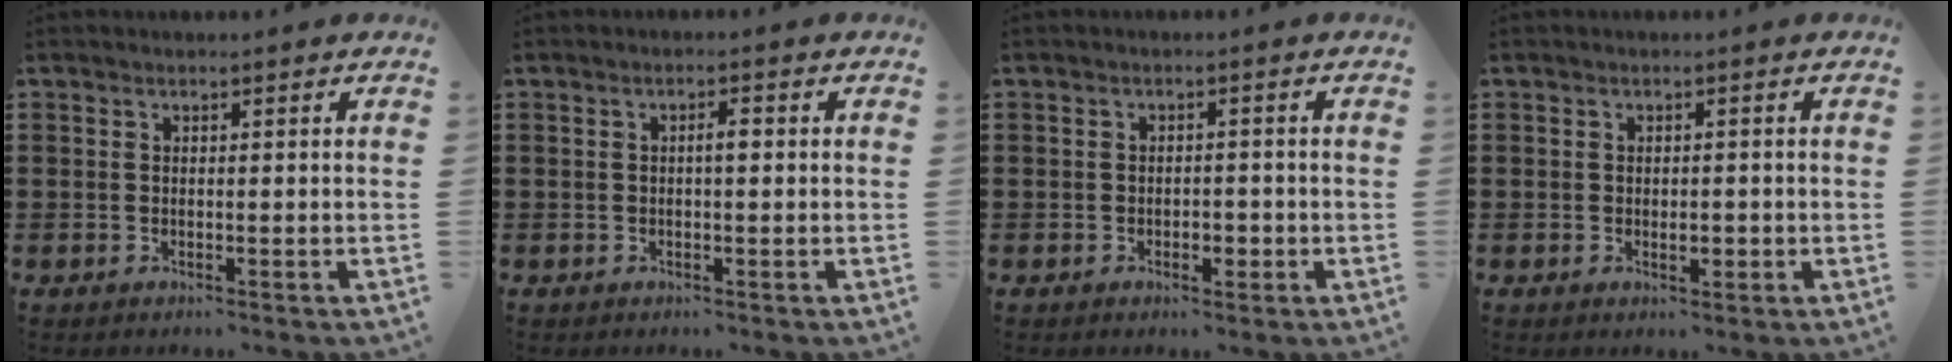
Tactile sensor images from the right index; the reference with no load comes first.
{"total": 2.2, "force": [0.0, 0.7, 2.1], "torque": [-0.040, 0.003, -0.002]}
{"total": 1.9, "force": [-0.9, 1.0, 1.4], "torque": [-0.028, 0.000, -0.019]}
{"total": 2.1, "force": [-0.4, 1.0, 1.8], "torque": [-0.035, 0.000, -0.006]}